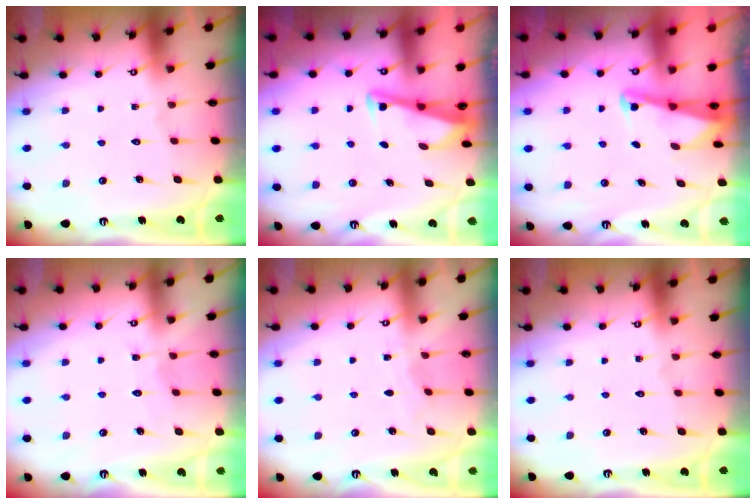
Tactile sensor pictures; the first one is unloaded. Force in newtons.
{"total": 3.4, "press": 3.4, "slide": 0.3}
{"total": 2.2, "press": 2.2, "slide": 0.3}
{"total": 4.0, "press": 3.9, "slide": 0.4}
{"total": 3.3, "press": 3.3, "slide": 0.1}
{"total": 0.0}